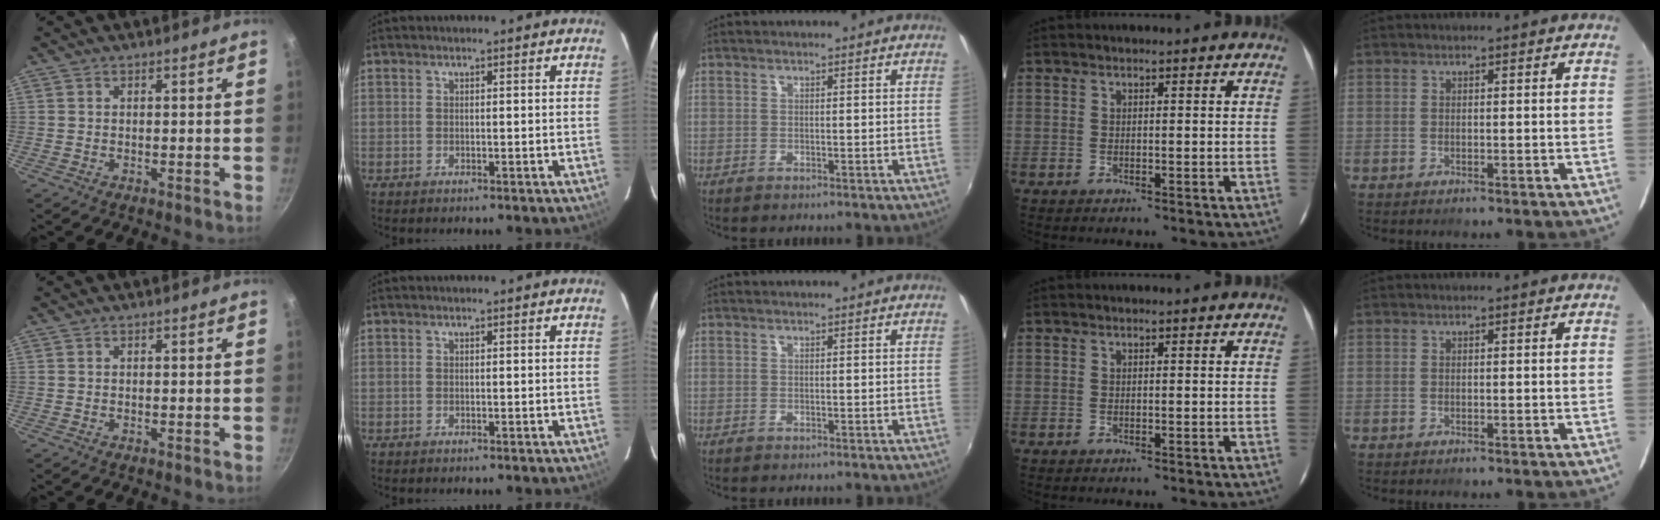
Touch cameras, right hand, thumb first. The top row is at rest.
{}